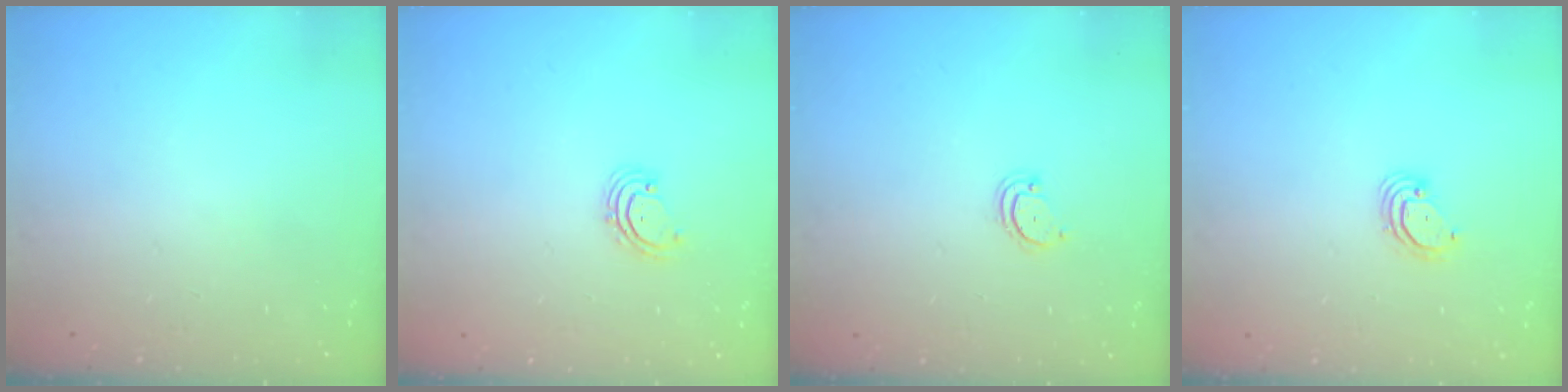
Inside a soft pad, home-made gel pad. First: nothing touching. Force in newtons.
{"total": 2.8, "press": 2.8, "slide": 0.2}
{"total": 2.3, "press": 2.3, "slide": 0.2}
{"total": 3.6, "press": 3.6, "slide": 0.3}